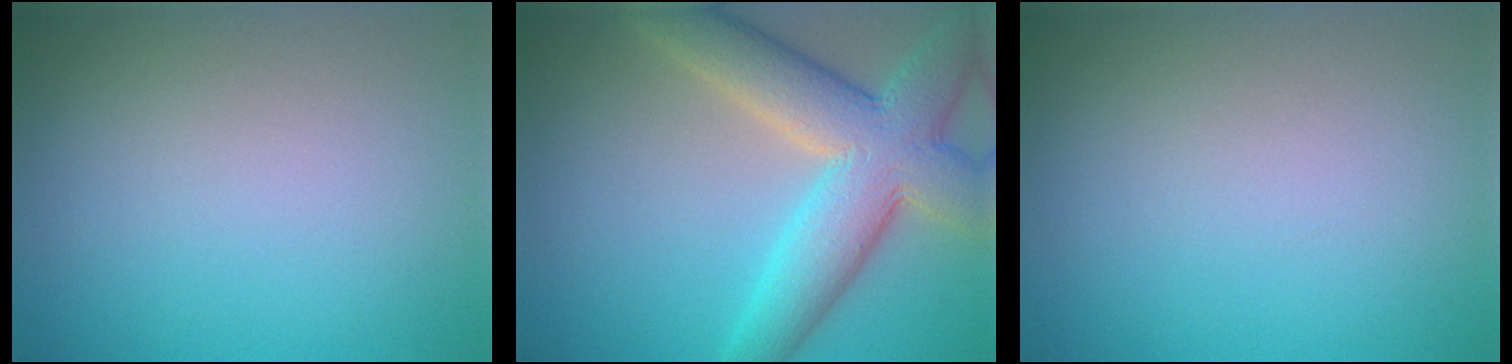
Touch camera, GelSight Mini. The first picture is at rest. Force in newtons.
{"total": 8.6, "press": 8.6, "slide": 0.7}
{"total": 0.0}